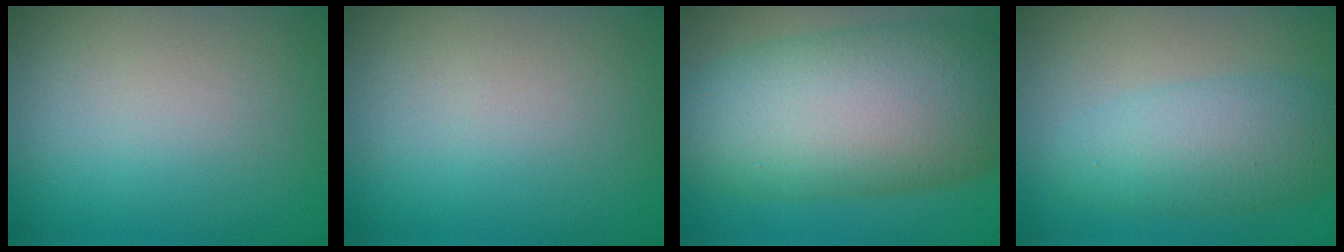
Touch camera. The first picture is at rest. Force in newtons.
{"total": 0.0}
{"total": 12.3, "press": 12.3, "slide": 0.5}
{"total": 4.9, "press": 4.9, "slide": 0.2}